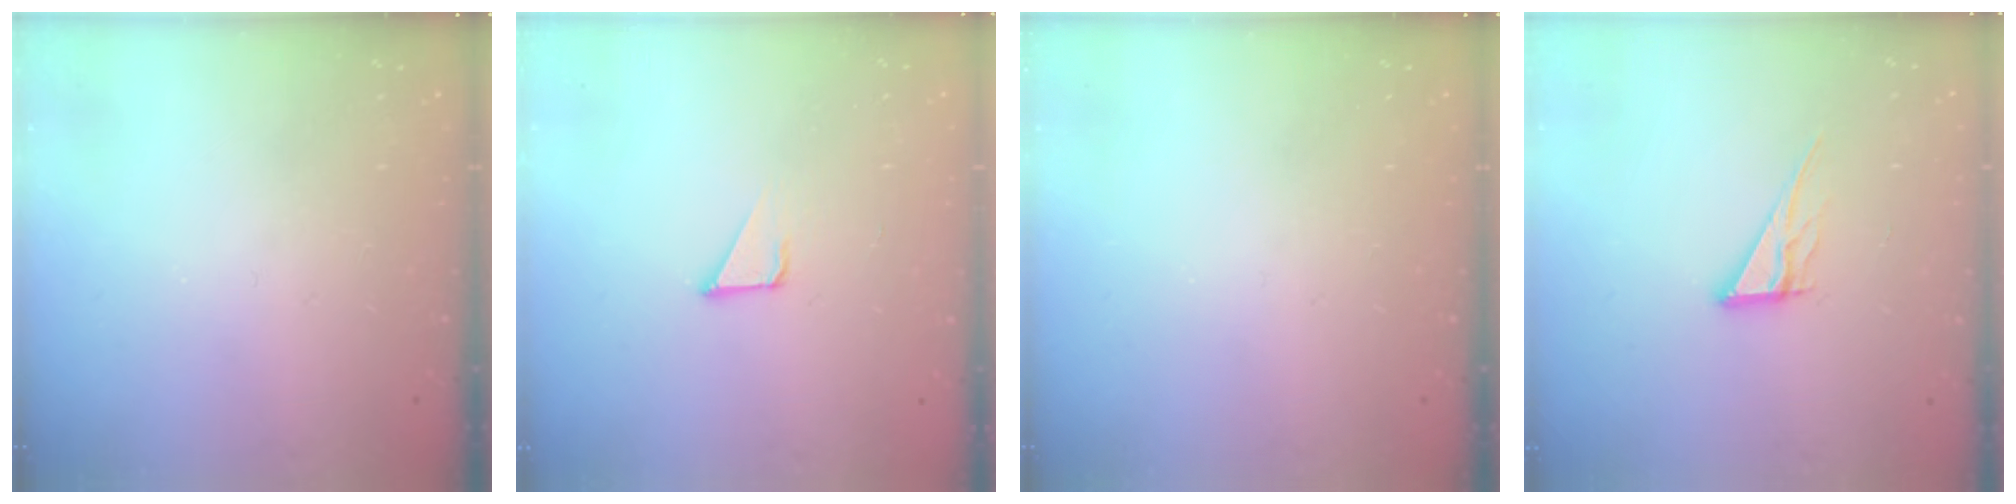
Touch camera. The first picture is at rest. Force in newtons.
{"total": 2.1, "press": 2.1, "slide": 0.1}
{"total": 0.0}
{"total": 8.2, "press": 8.1, "slide": 0.7}